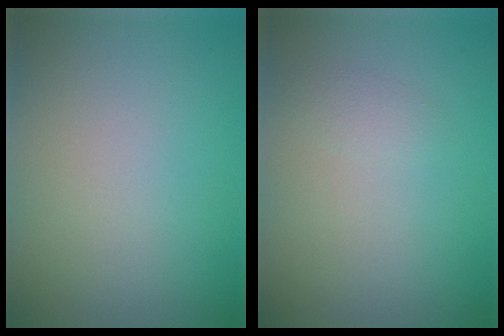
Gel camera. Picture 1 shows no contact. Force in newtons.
{"total": 0.9, "press": 0.9, "slide": 0.0}